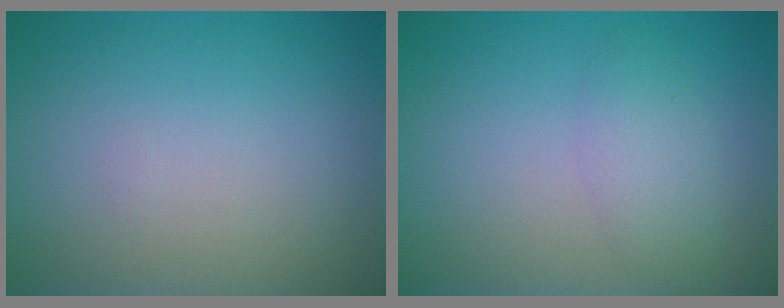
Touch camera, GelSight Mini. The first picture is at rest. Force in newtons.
{"total": 2.2, "press": 2.2, "slide": 0.1}